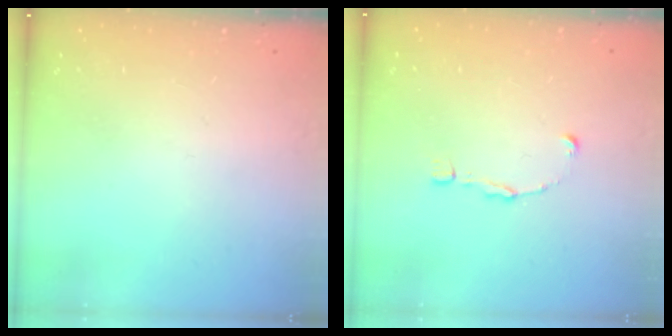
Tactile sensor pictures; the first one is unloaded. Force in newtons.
{"total": 0.9, "press": 0.9, "slide": 0.0}